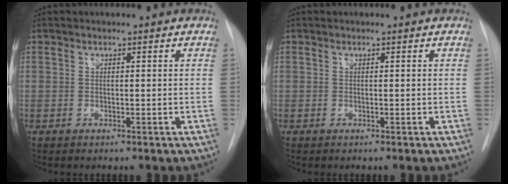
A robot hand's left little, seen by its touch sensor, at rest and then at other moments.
{"total": 0.0}